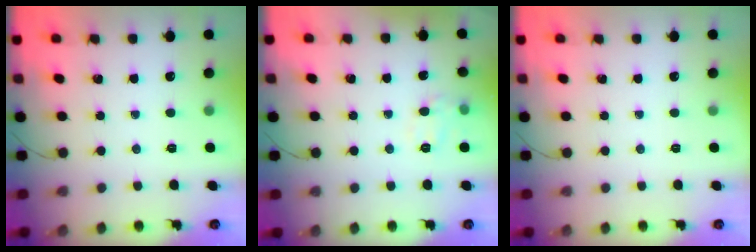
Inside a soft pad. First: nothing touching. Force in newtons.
{"total": 7.7, "press": 7.6, "slide": 0.9}
{"total": 0.0}